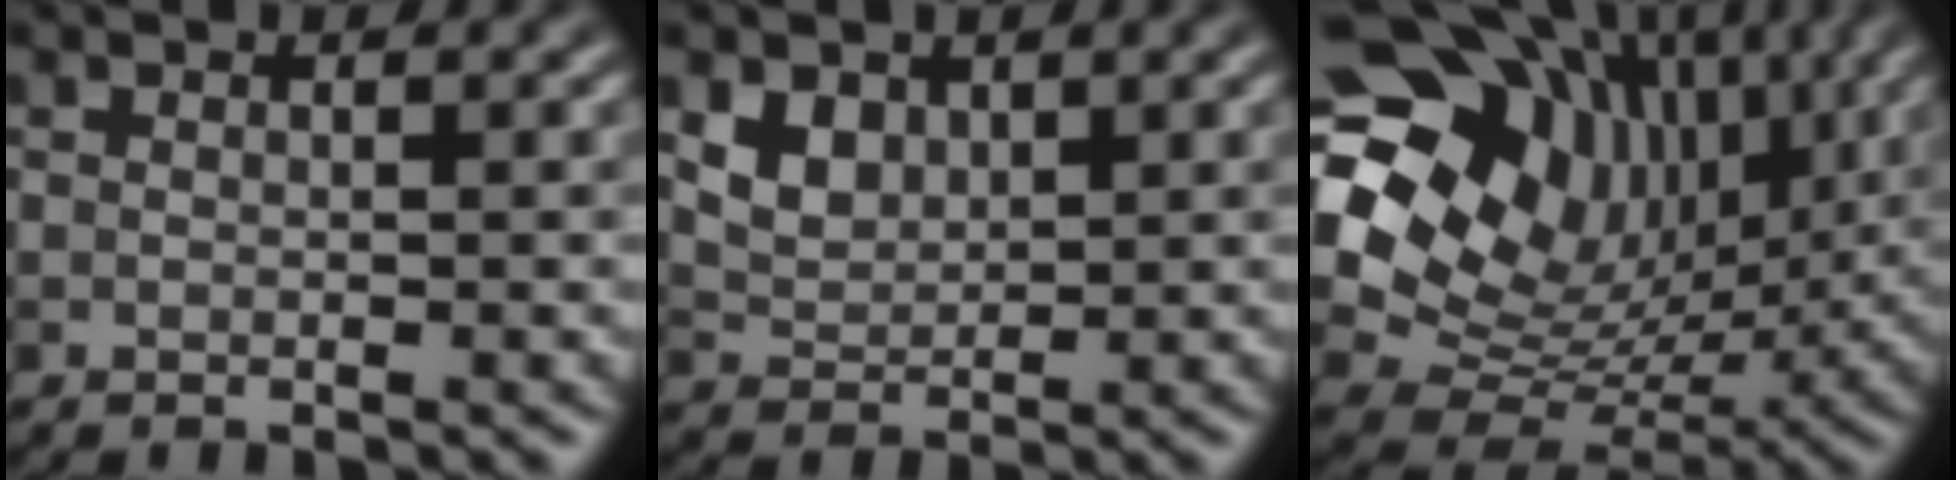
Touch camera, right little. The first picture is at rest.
{"total": 2.6, "force": [1.4, 1.9, 1.3], "torque": [-0.032, -0.010, 0.031]}
{"total": 16.9, "force": [5.0, 13.0, 9.4], "torque": [-0.198, 0.010, 0.098]}